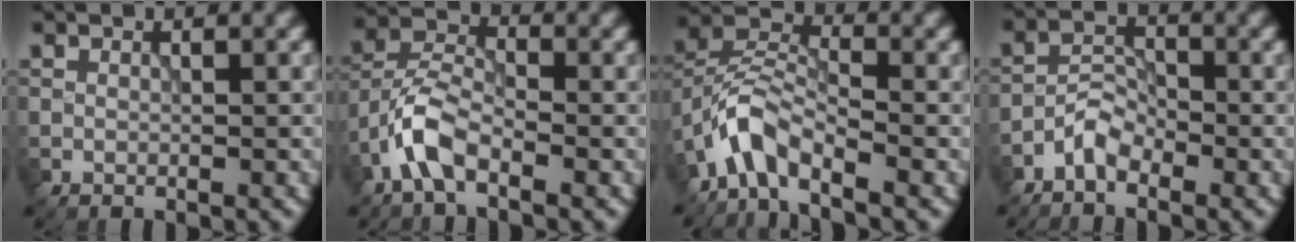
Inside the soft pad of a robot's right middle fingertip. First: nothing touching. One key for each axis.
{"total": 4.3, "fx": -2.6, "fy": 1.9, "fz": 2.9, "tx": -0.055, "ty": 0.012, "tz": -0.063}
{"total": 4.5, "fx": -3.4, "fy": 1.6, "fz": 2.5, "tx": -0.045, "ty": 0.009, "tz": -0.078}
{"total": 2.3, "fx": -1.8, "fy": 1.0, "fz": 1.0, "tx": -0.015, "ty": 0.012, "tz": -0.040}